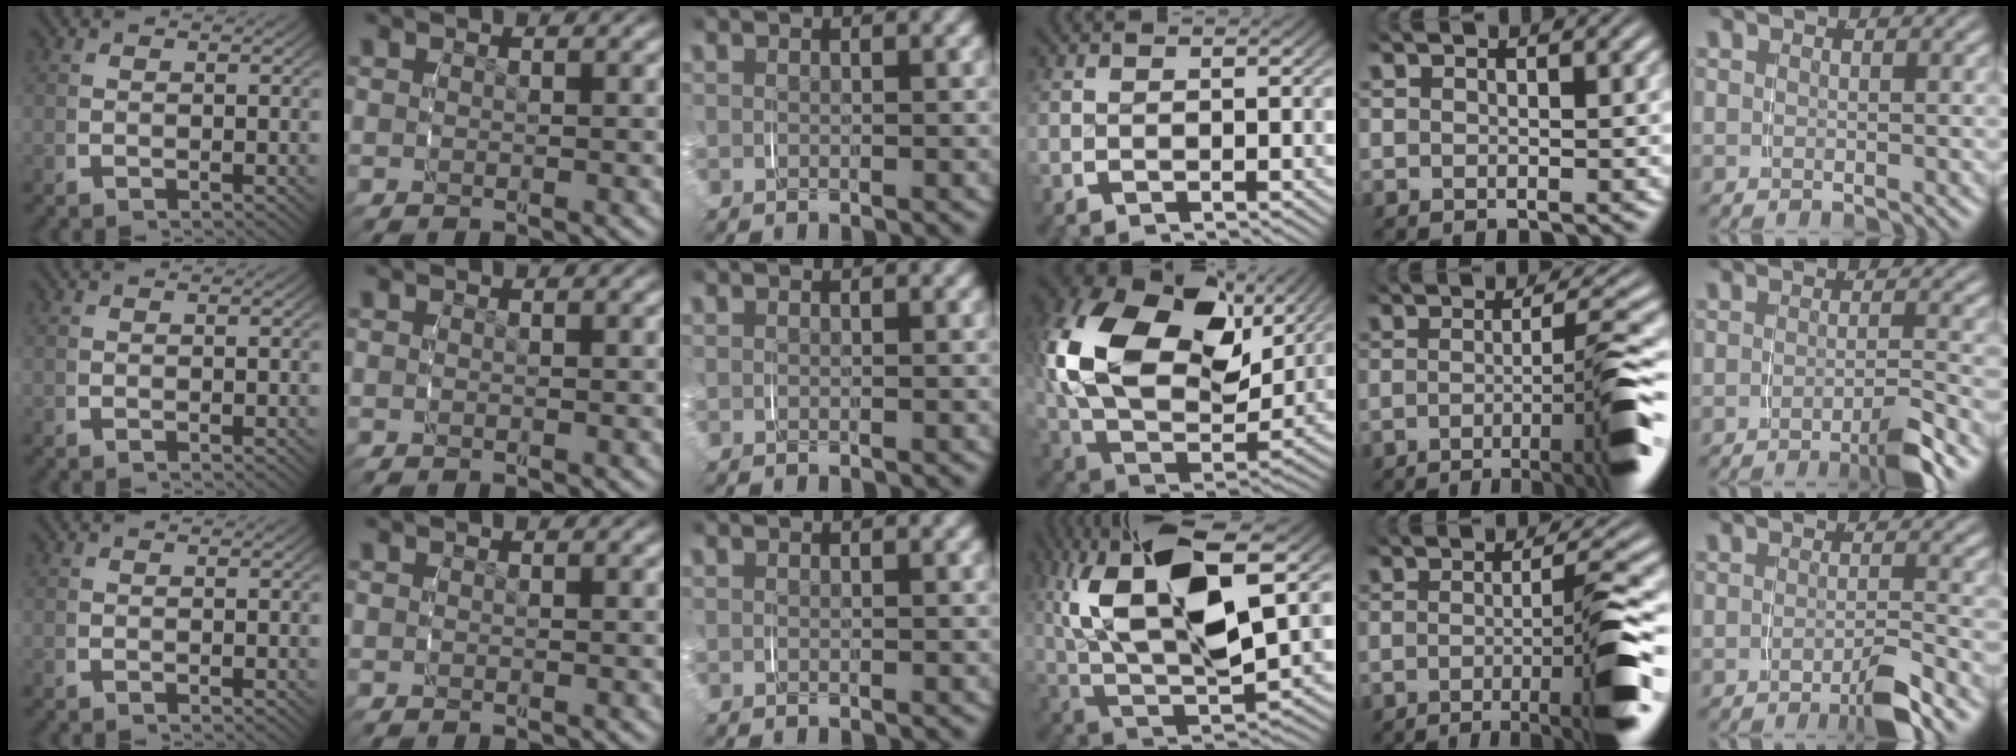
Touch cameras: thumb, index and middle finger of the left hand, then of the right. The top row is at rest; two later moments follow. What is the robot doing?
{"motion": "grasp_and_lifting", "object": "jar lid"}